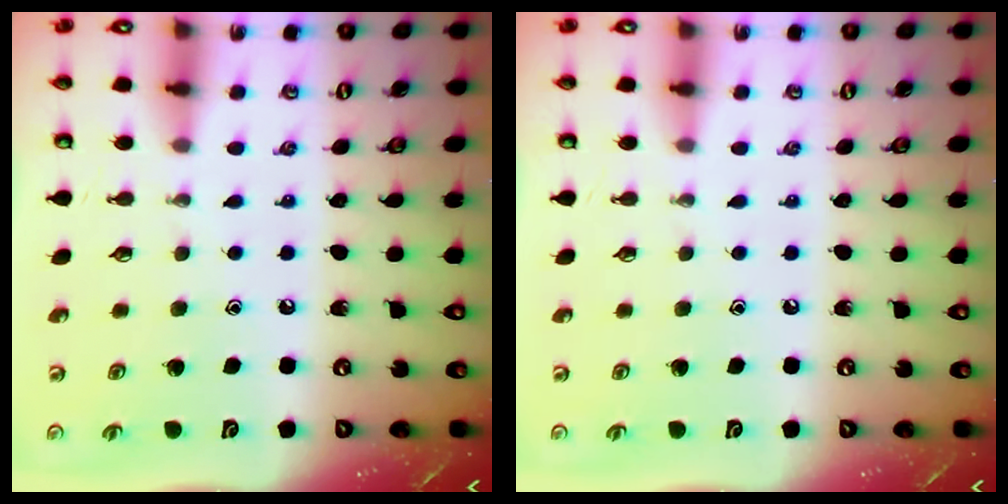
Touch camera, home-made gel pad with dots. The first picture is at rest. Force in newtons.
{"total": 0.0}